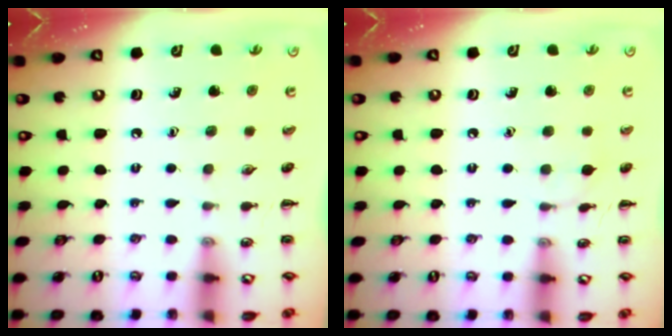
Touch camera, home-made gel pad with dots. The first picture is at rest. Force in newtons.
{"total": 5.2, "press": 4.9, "slide": 1.8}